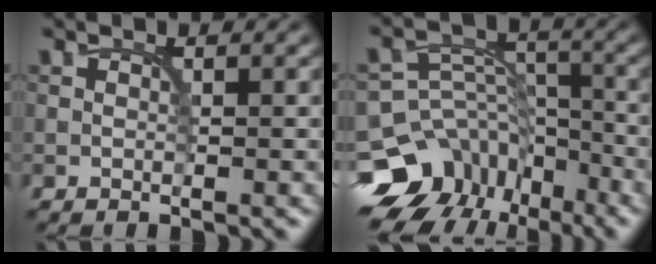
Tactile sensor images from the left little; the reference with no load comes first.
{"total": 12.3, "force": [-8.0, 8.9, 3.0], "torque": [-0.066, 0.002, -0.123]}